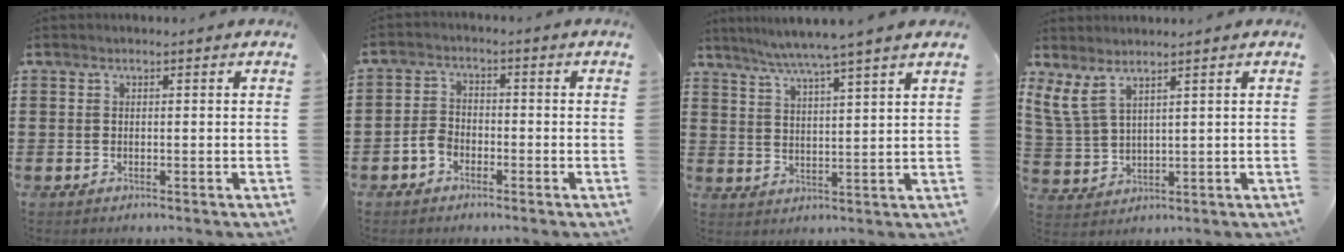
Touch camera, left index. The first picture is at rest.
{"total": 3.1, "force": [-1.8, 2.0, 1.4], "torque": [-0.044, 0.002, -0.041]}
{"total": 5.4, "force": [4.7, -1.2, 2.4], "torque": [-0.062, -0.023, 0.080]}
{"total": 5.4, "force": [3.6, 2.0, 3.4], "torque": [-0.095, -0.008, 0.064]}